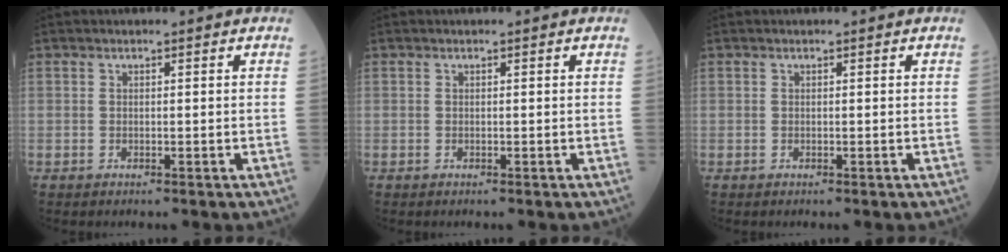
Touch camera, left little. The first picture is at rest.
{"total": 0.0}
{"total": 0.0}